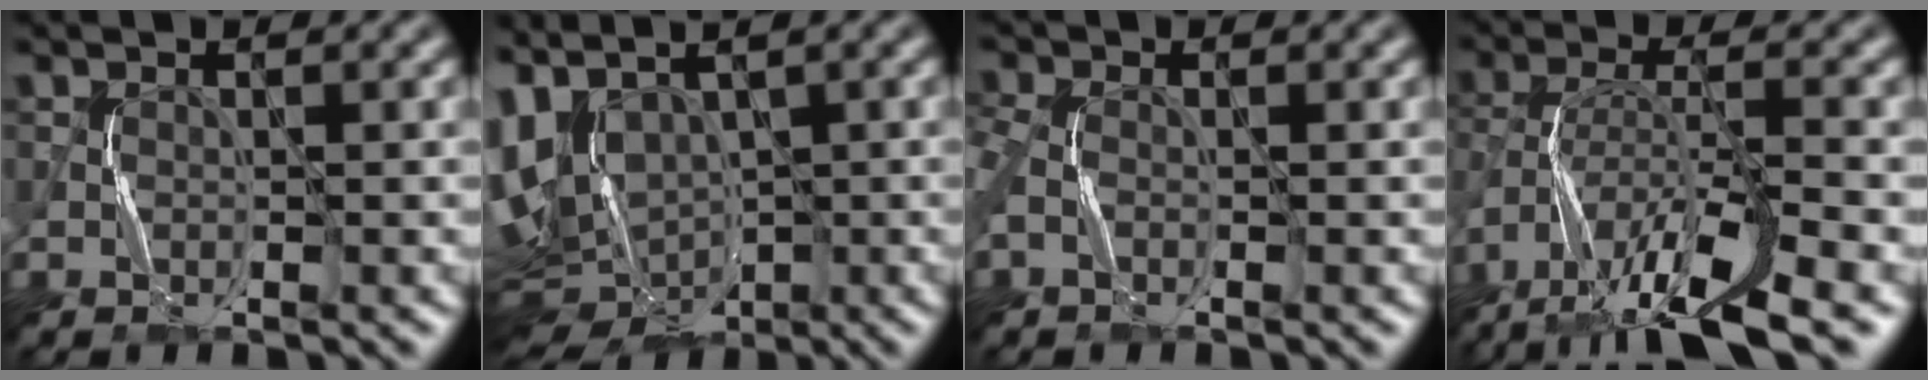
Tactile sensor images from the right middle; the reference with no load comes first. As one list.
[{"total": 9.8, "force": [-0.9, 5.3, 8.1], "torque": [-0.165, -0.012, 0.019]}, {"total": 2.7, "force": [-0.5, 1.8, 1.9], "torque": [-0.060, -0.001, -0.020]}, {"total": 11.5, "force": [-8.0, 3.0, 7.6], "torque": [-0.149, 0.001, -0.141]}]